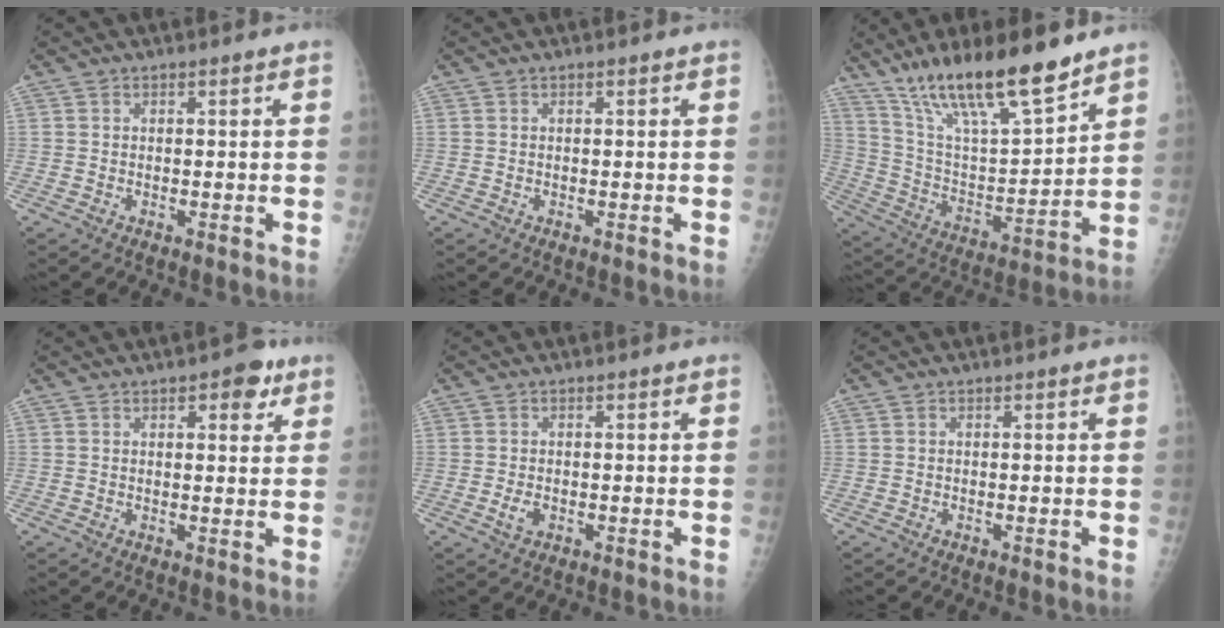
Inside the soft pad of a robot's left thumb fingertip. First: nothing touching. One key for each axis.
{"total": 0.0}
{"total": 21.3, "fx": 15.5, "fy": 4.9, "fz": 13.8, "tx": -0.216, "ty": -0.068, "tz": 0.281}
{"total": 5.4, "fx": 3.0, "fy": 2.5, "fz": 3.8, "tx": -0.026, "ty": -0.010, "tz": 0.032}
{"total": 2.2, "fx": -0.2, "fy": 1.4, "fz": 1.6, "tx": -0.027, "ty": -0.003, "tz": -0.001}
{"total": 0.0}